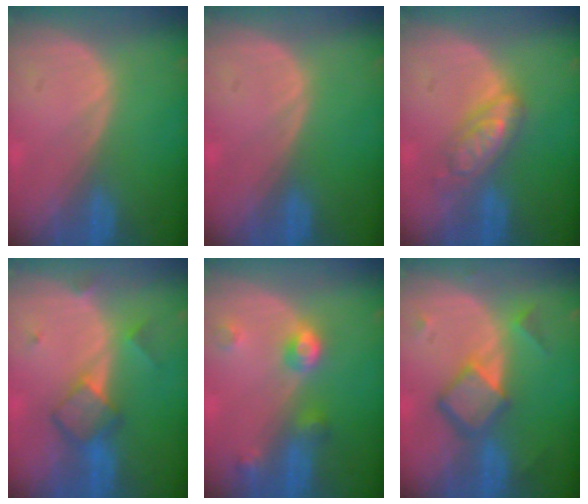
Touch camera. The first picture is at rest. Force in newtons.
{"total": 0.0}
{"total": 5.5, "press": 5.5, "slide": 0.2}
{"total": 5.5, "press": 5.4, "slide": 1.0}
{"total": 4.6, "press": 4.2, "slide": 2.0}
{"total": 6.7, "press": 5.8, "slide": 3.5}